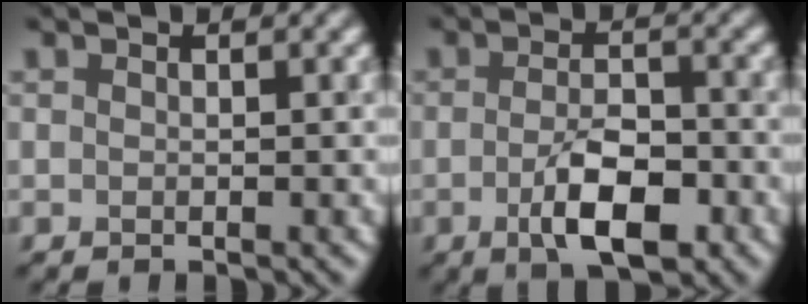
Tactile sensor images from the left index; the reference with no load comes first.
{"total": 5.4, "force": [-2.1, 2.0, 4.5], "torque": [-0.083, -0.003, -0.037]}